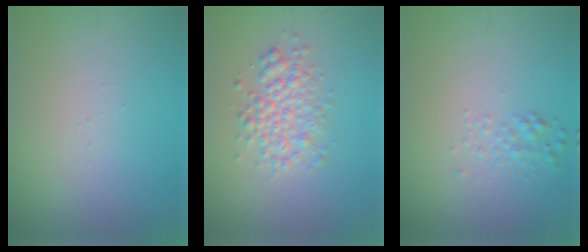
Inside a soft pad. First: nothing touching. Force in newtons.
{"total": 3.2, "press": 3.2, "slide": 0.1}
{"total": 1.1, "press": 1.1, "slide": 0.0}